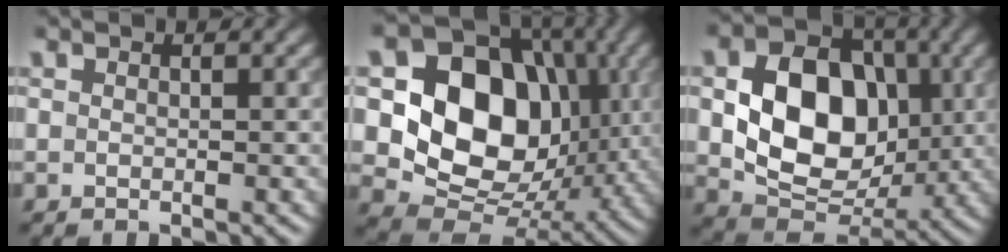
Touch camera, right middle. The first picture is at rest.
{"total": 13.0, "force": [1.4, 10.2, 8.0], "torque": [-0.125, -0.006, 0.014]}
{"total": 10.3, "force": [0.4, 7.6, 6.9], "torque": [-0.128, -0.005, 0.010]}